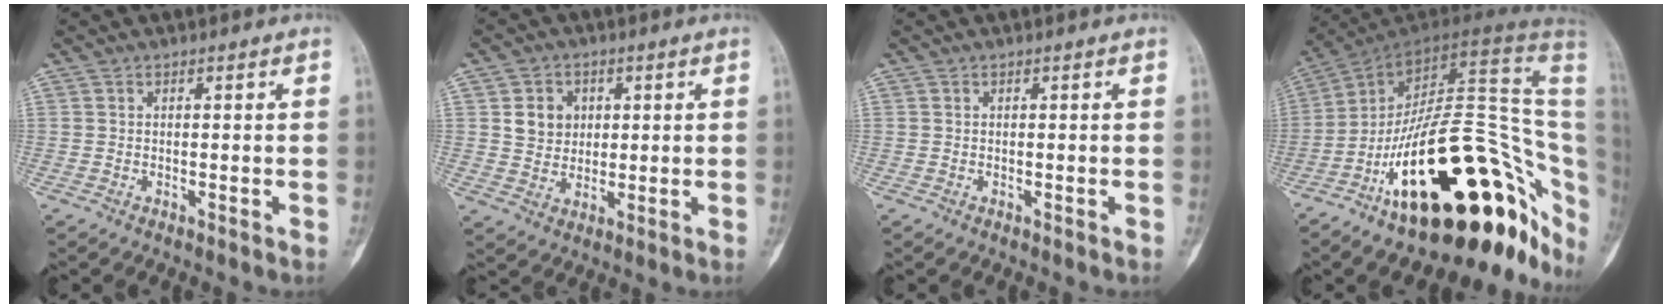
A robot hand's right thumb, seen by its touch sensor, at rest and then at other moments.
{"total": 6.2, "force": [1.6, 5.4, 2.7], "torque": [-0.018, -0.005, 0.030]}
{"total": 0.0}
{"total": 34.0, "force": [-10.5, 14.0, 29.2], "torque": [-0.320, 0.087, -0.158]}